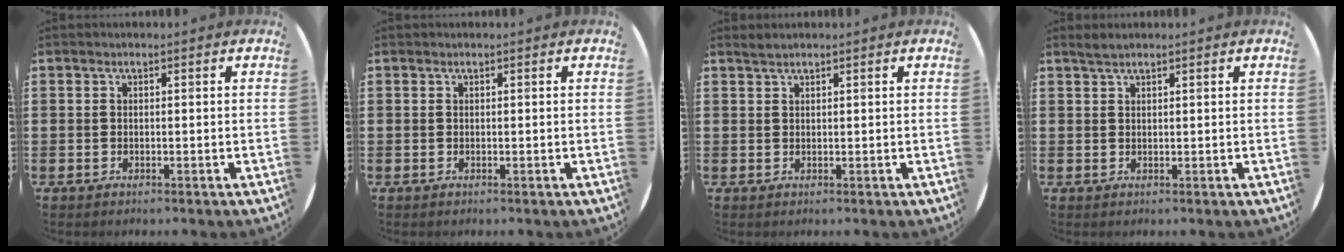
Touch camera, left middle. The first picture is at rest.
{"total": 0.0}
{"total": 0.8, "force": [0.8, -0.1, 0.0], "torque": [-0.002, -0.001, 0.017]}
{"total": 1.2, "force": [1.1, 0.1, 0.4], "torque": [-0.008, 0.002, 0.020]}